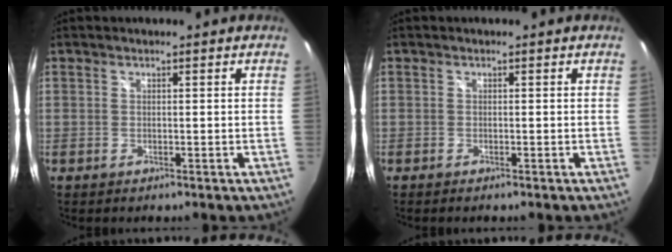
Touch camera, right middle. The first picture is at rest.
{"total": 0.6, "force": [-0.6, -0.1, 0.3], "torque": [-0.005, -0.003, -0.011]}